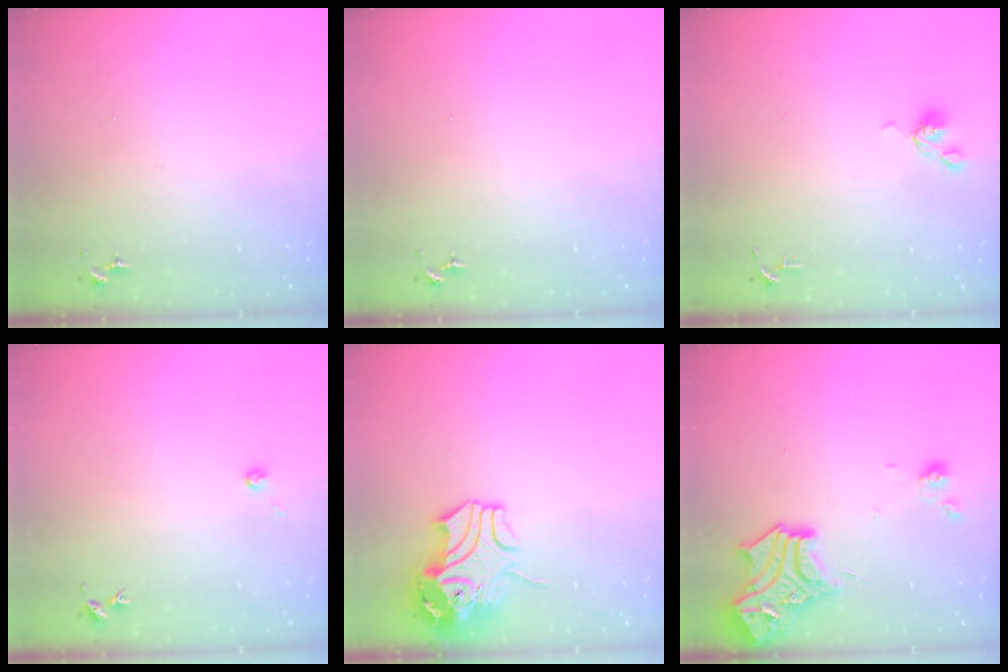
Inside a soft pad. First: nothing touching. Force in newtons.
{"total": 0.0}
{"total": 4.4, "press": 4.3, "slide": 0.9}
{"total": 3.0, "press": 3.0, "slide": 0.3}
{"total": 12.0, "press": 11.8, "slide": 2.0}
{"total": 16.2, "press": 16.2, "slide": 1.5}